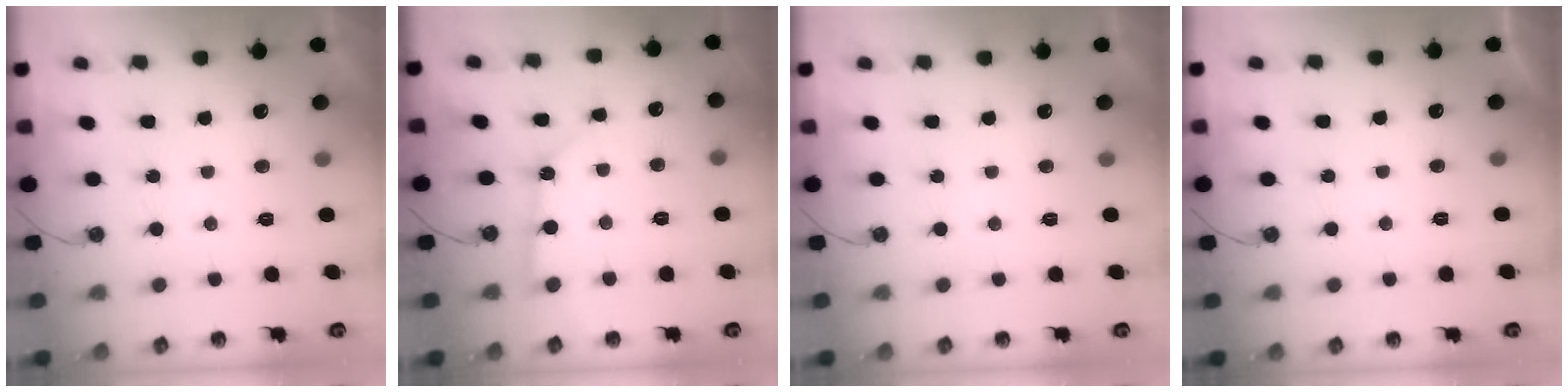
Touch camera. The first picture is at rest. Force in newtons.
{"total": 5.0, "press": 5.0, "slide": 0.3}
{"total": 0.0}
{"total": 0.0}